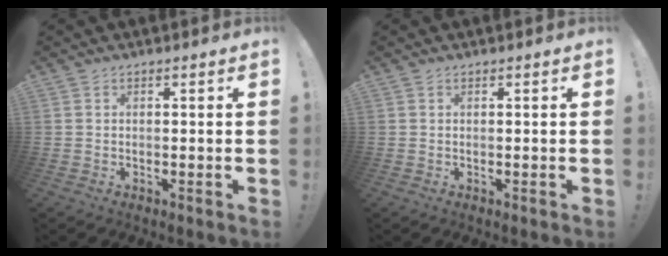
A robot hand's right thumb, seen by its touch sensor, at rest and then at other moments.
{"total": 0.0}